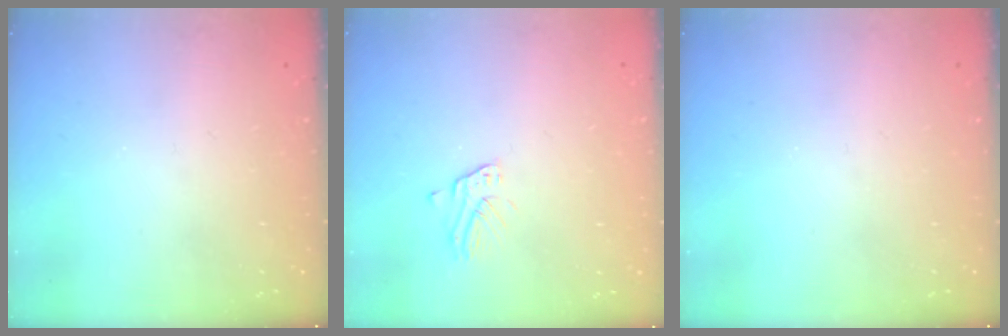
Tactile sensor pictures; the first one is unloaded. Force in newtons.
{"total": 2.2, "press": 2.2, "slide": 0.2}
{"total": 0.0}